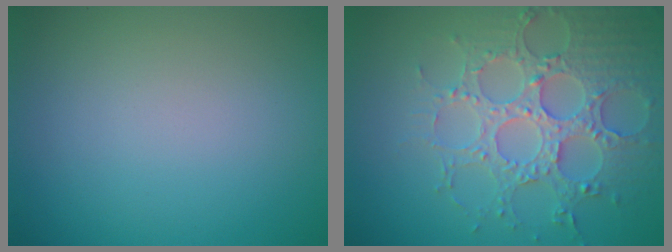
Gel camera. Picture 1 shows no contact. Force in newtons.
{"total": 5.8, "press": 5.2, "slide": 2.5}